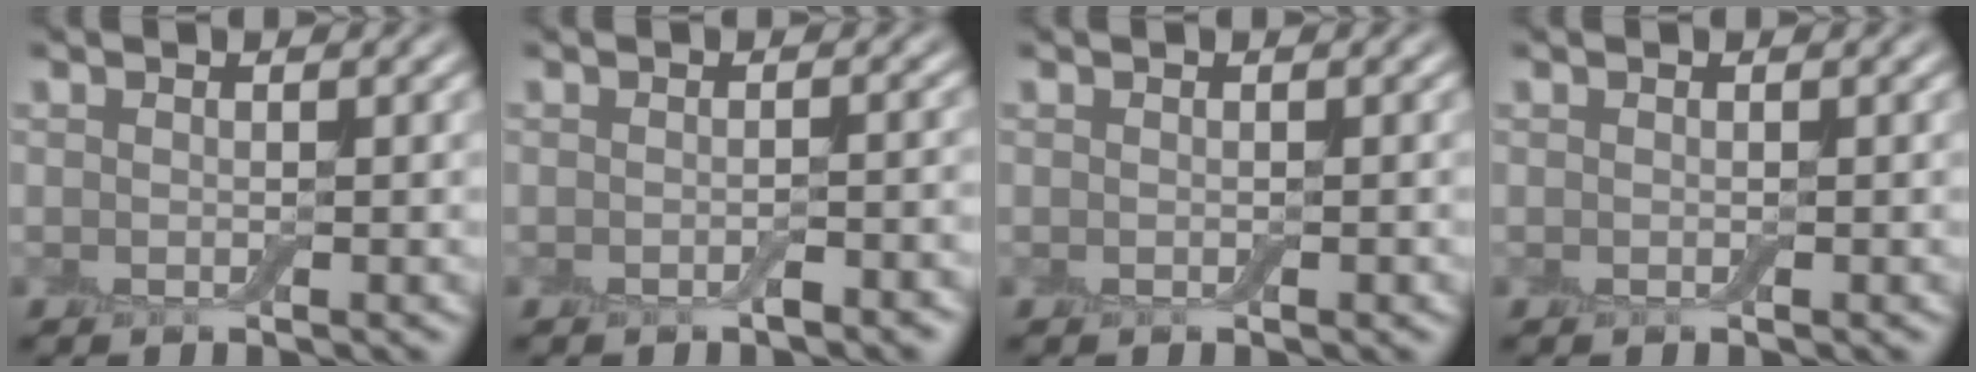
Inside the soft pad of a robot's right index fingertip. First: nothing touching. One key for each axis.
{"total": 1.3, "fx": -0.7, "fy": 0.3, "fz": 1.0, "tx": -0.014, "ty": -0.002, "tz": -0.012}
{"total": 0.0}
{"total": 0.0}